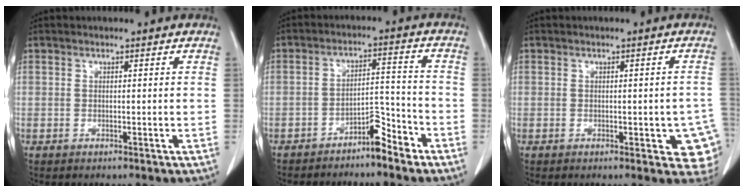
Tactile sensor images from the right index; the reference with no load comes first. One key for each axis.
{"total": 5.2, "fx": -4.2, "fy": 1.1, "fz": 2.9, "tx": -0.040, "ty": 0.014, "tz": -0.072}
{"total": 6.5, "fx": -1.7, "fy": 2.6, "fz": 5.8, "tx": -0.044, "ty": 0.006, "tz": -0.017}